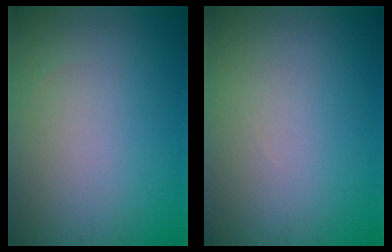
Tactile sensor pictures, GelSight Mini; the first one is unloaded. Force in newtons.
{"total": 0.0}